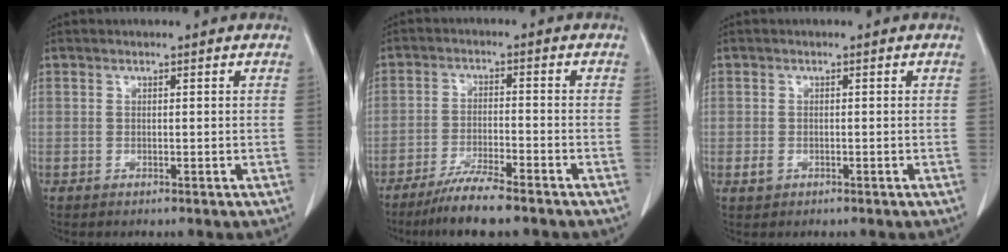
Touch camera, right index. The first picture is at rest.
{"total": 7.4, "force": [-5.9, 0.3, 4.4], "torque": [-0.078, -0.019, -0.103]}
{"total": 1.3, "force": [-0.4, 1.1, 0.5], "torque": [-0.012, 0.001, -0.001]}